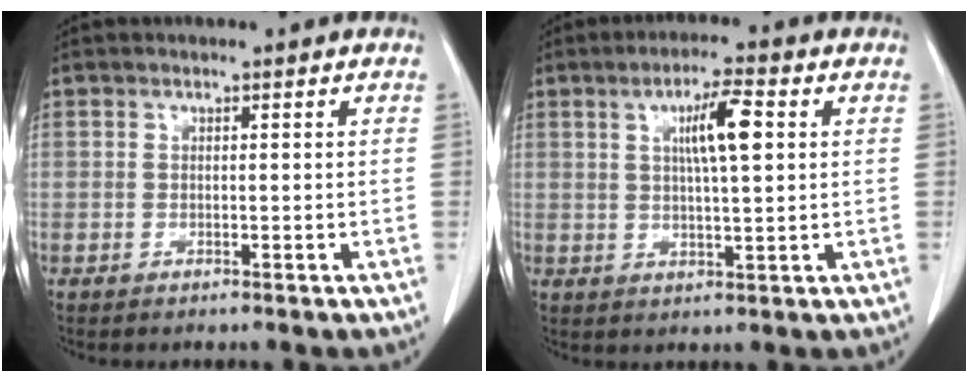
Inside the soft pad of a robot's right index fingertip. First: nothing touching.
{"total": 6.8, "force": [1.9, 0.7, 6.5], "torque": [-0.114, 0.005, 0.032]}